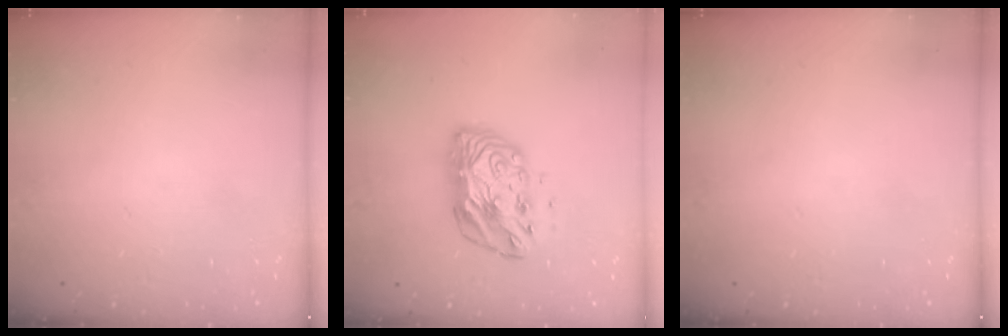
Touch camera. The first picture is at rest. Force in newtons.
{"total": 12.7, "press": 12.7, "slide": 1.0}
{"total": 0.0}